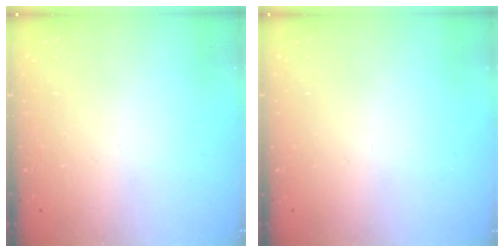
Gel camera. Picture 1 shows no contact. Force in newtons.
{"total": 0.0}